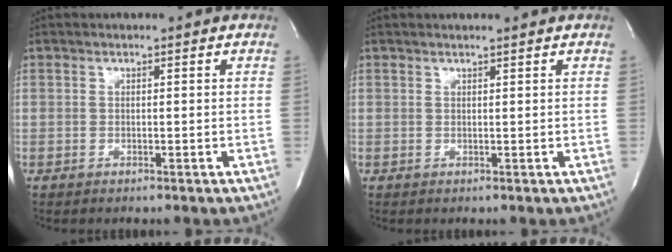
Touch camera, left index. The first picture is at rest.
{"total": 1.6, "force": [1.4, -0.2, 0.7], "torque": [-0.012, 0.008, 0.025]}